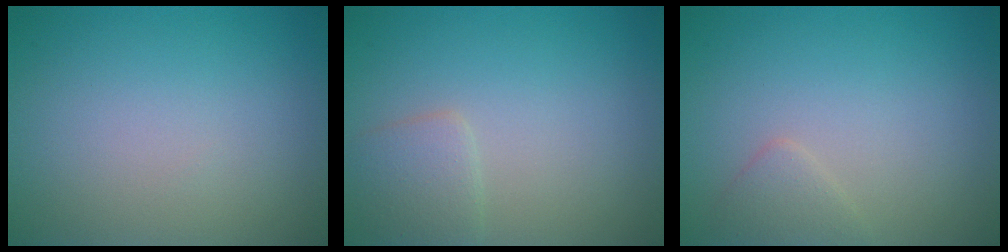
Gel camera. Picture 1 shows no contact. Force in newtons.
{"total": 1.9, "press": 1.9, "slide": 0.1}
{"total": 1.3, "press": 1.3, "slide": 0.1}